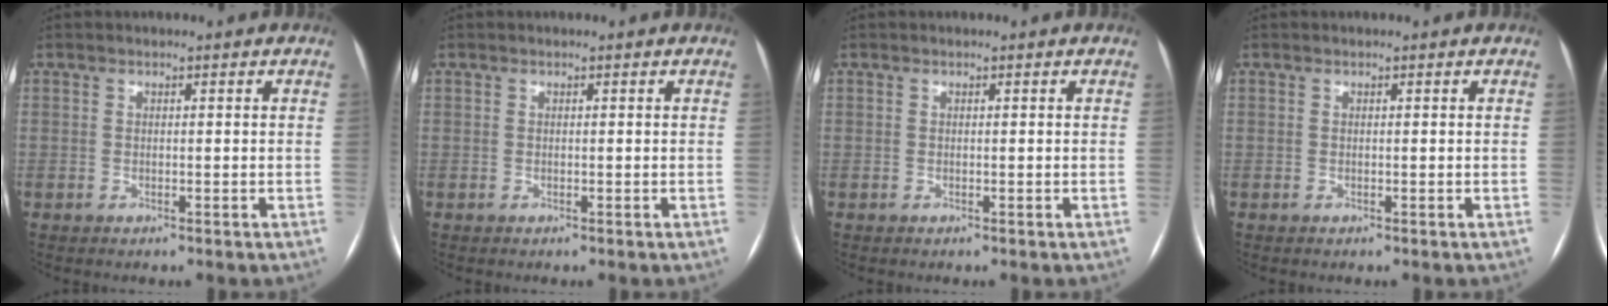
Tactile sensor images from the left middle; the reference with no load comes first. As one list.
[{"total": 0.0}, {"total": 0.0}, {"total": 0.0}]